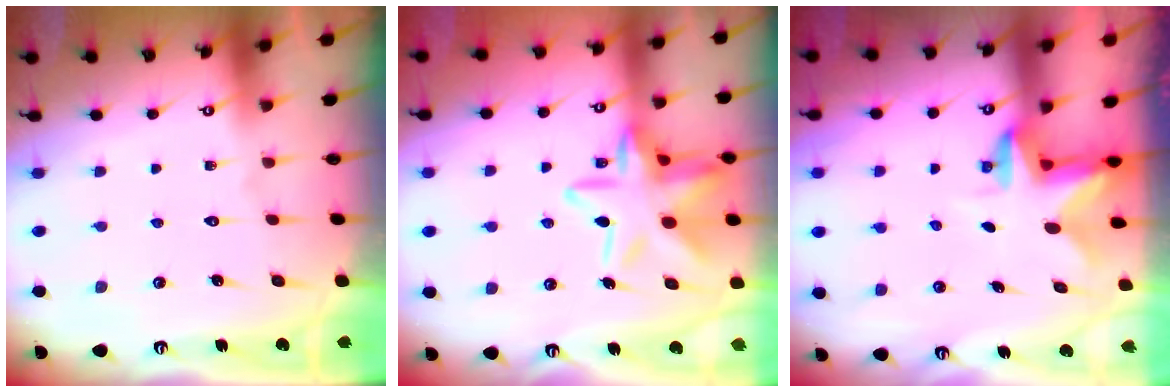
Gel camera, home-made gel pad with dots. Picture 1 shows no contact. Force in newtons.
{"total": 15.6, "press": 15.5, "slide": 1.3}
{"total": 2.5, "press": 2.5, "slide": 0.4}